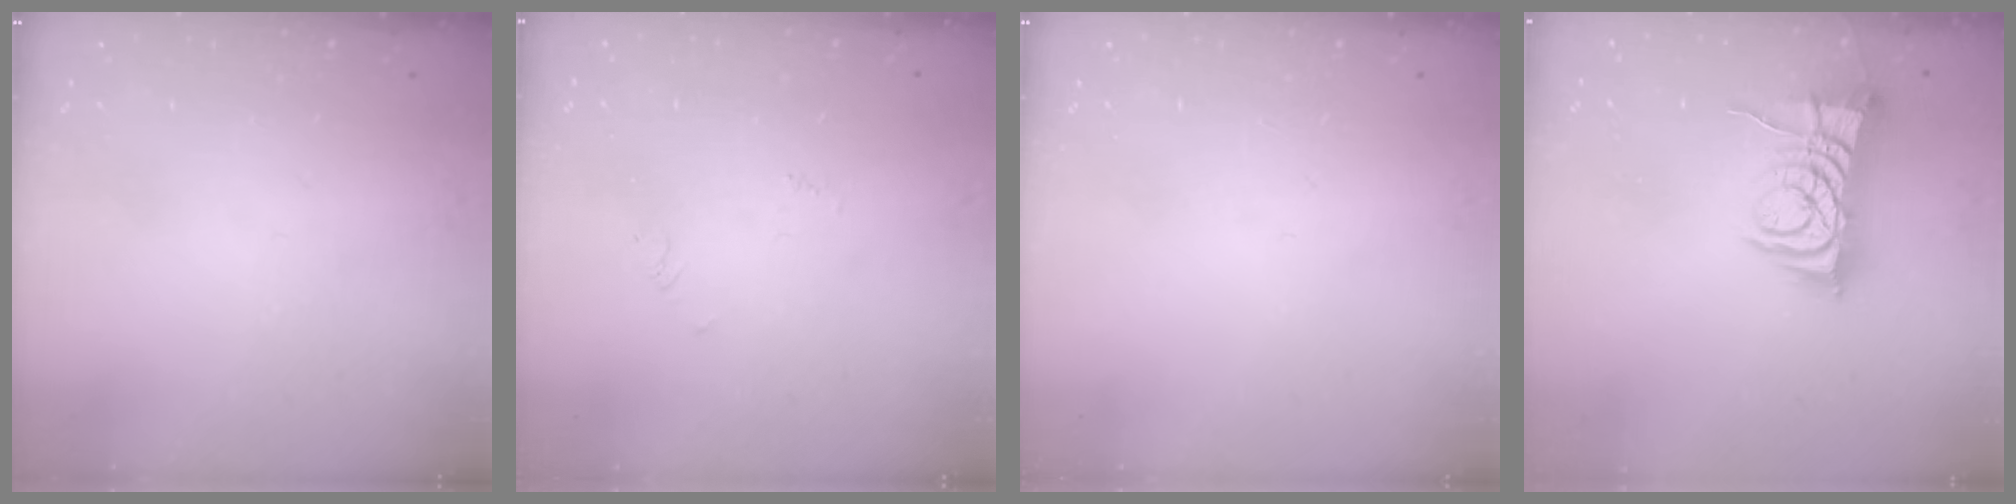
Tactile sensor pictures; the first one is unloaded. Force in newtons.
{"total": 2.7, "press": 2.7, "slide": 0.2}
{"total": 0.0}
{"total": 9.2, "press": 9.1, "slide": 1.1}